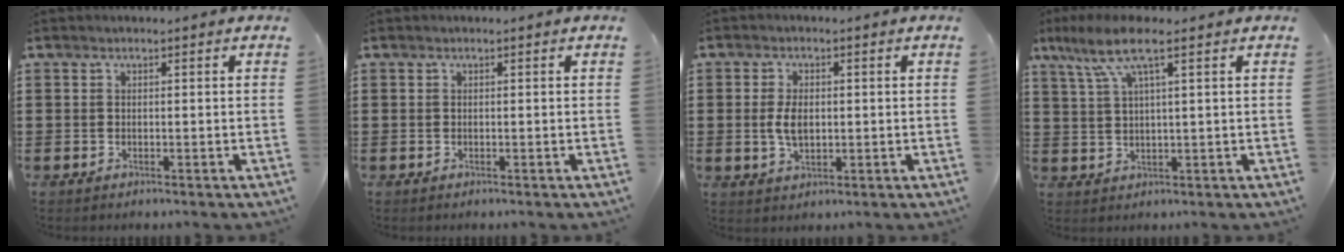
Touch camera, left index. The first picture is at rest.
{"total": 0.0}
{"total": 4.3, "force": [0.2, 2.4, 3.6], "torque": [-0.081, 0.005, 0.001]}
{"total": 7.2, "force": [3.7, 1.2, 6.1], "torque": [-0.135, 0.004, 0.061]}